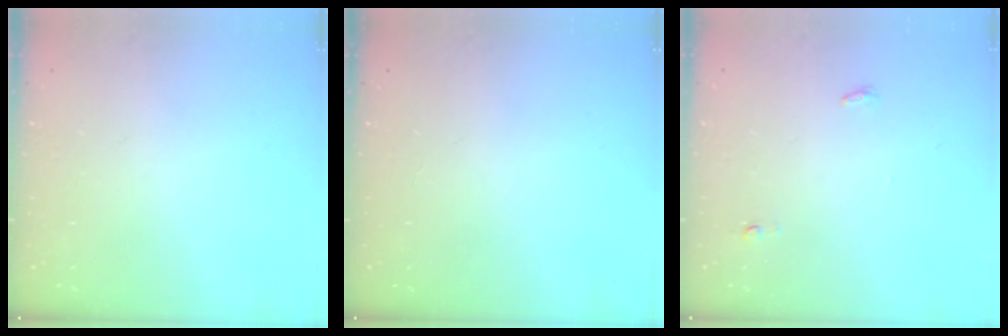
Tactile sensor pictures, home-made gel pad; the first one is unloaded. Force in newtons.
{"total": 0.0}
{"total": 7.3, "press": 3.8, "slide": 6.3}